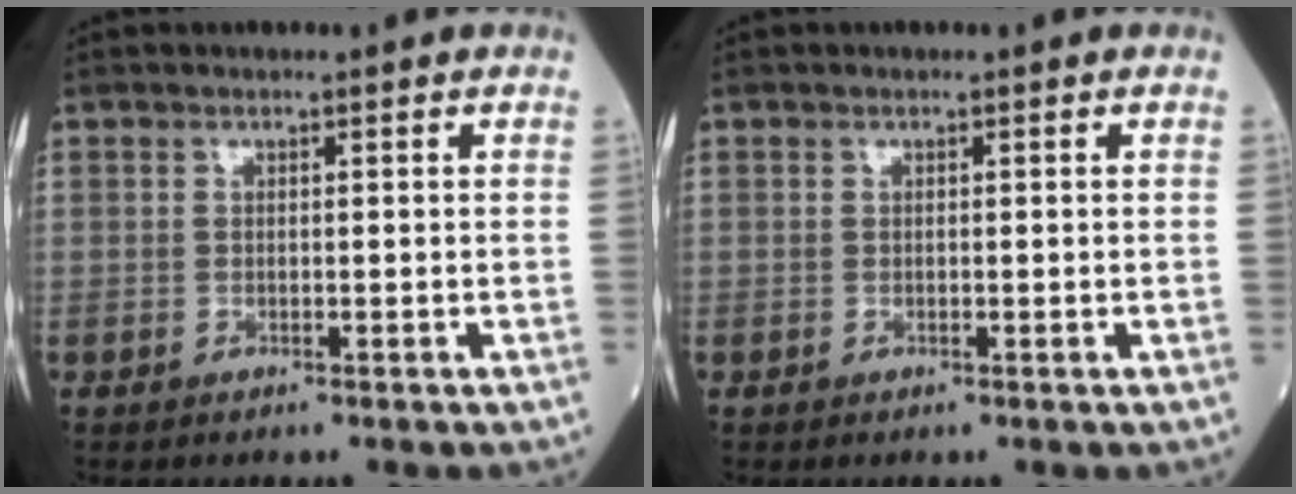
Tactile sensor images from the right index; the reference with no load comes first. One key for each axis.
{"total": 0.0}